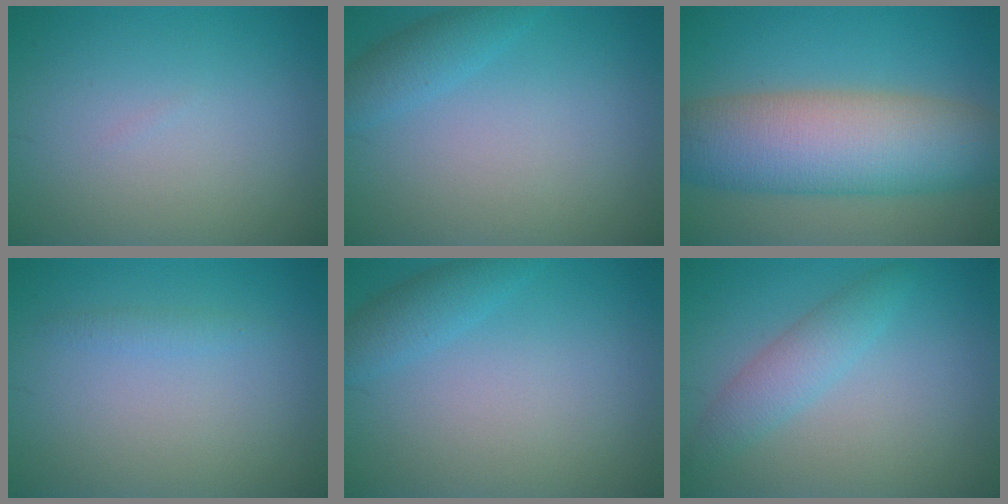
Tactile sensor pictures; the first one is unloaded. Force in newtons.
{"total": 2.1, "press": 2.1, "slide": 0.2}
{"total": 10.8, "press": 10.8, "slide": 0.7}
{"total": 0.9, "press": 0.9, "slide": 0.0}
{"total": 2.1, "press": 2.1, "slide": 0.2}
{"total": 2.8, "press": 2.8, "slide": 0.1}